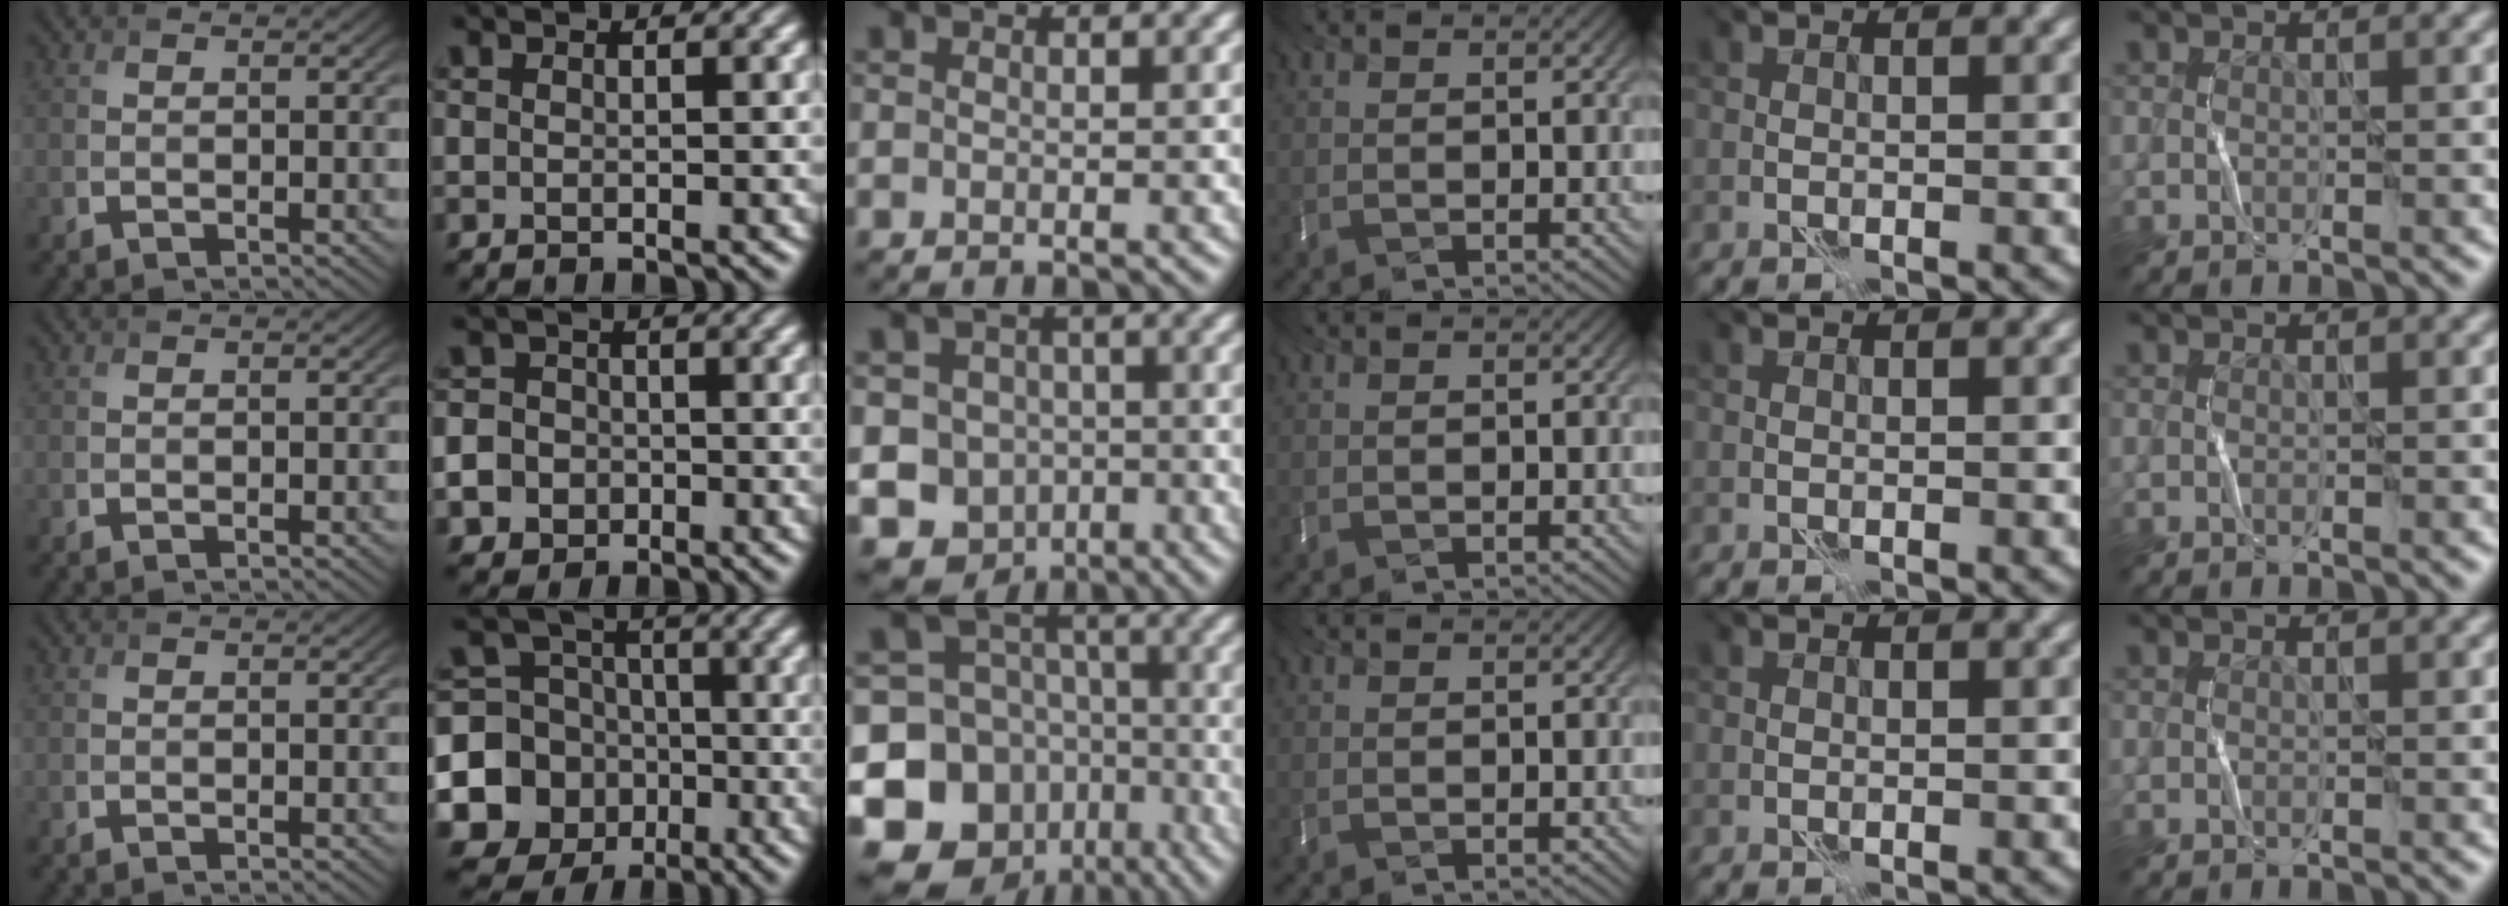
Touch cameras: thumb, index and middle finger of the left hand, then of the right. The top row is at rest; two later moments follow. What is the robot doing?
{"motion": "fold", "object": "bubble wrap"}